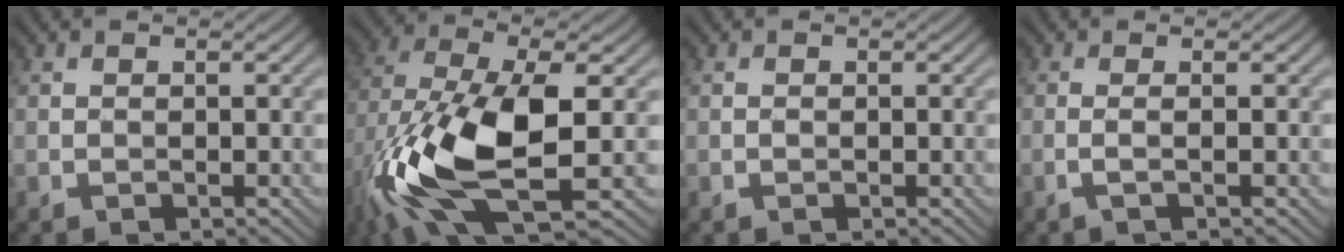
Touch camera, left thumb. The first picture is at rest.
{"total": 15.5, "force": [-4.3, 6.3, 13.6], "torque": [-0.297, -0.015, -0.081]}
{"total": 0.0}
{"total": 1.6, "force": [-0.2, 0.2, 1.6], "torque": [-0.028, 0.005, -0.013]}